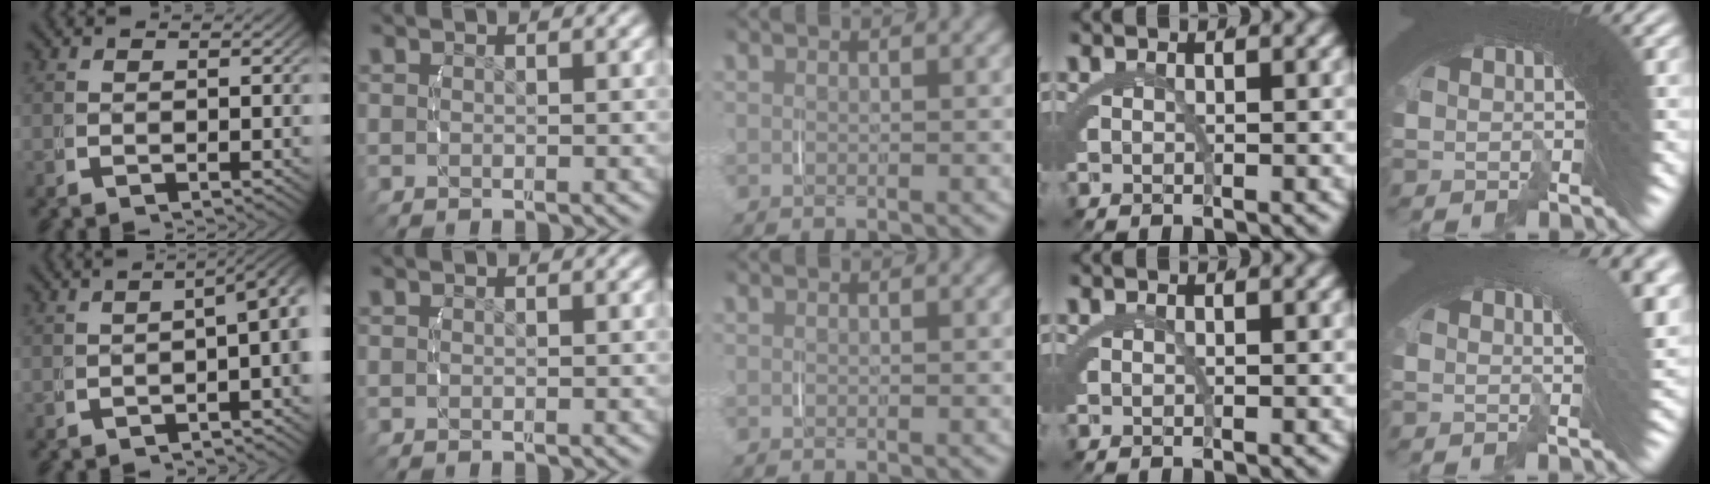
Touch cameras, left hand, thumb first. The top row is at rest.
{"thumb": {"total": 5.4, "force": [-0.7, 2.2, 4.9], "torque": [-0.063, 0.002, -0.012]}, "little": {"total": 5.4, "force": [1.0, 2.2, 4.9], "torque": [-0.047, 0.016, 0.003]}}